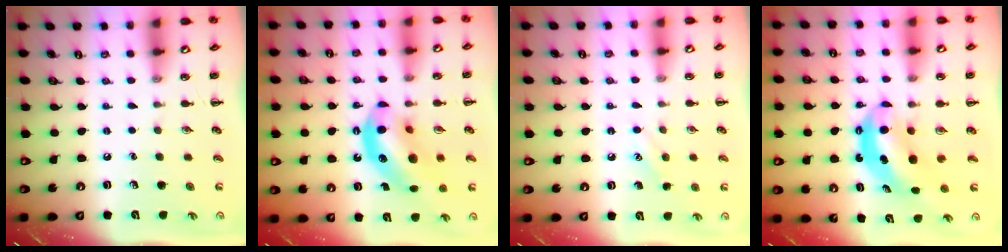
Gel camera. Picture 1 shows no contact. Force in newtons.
{"total": 12.9, "press": 12.5, "slide": 3.3}
{"total": 6.9, "press": 6.7, "slide": 1.7}
{"total": 6.6, "press": 6.5, "slide": 1.3}